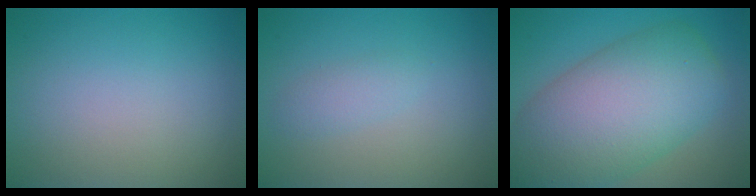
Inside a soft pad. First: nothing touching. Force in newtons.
{"total": 1.4, "press": 1.4, "slide": 0.0}
{"total": 11.8, "press": 11.8, "slide": 0.5}